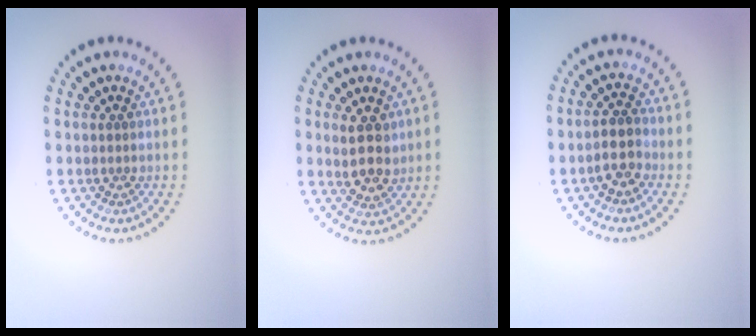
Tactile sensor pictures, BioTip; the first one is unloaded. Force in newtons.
{"total": 3.3, "press": 3.1, "slide": 1.1}
{"total": 2.4, "press": 2.2, "slide": 0.9}